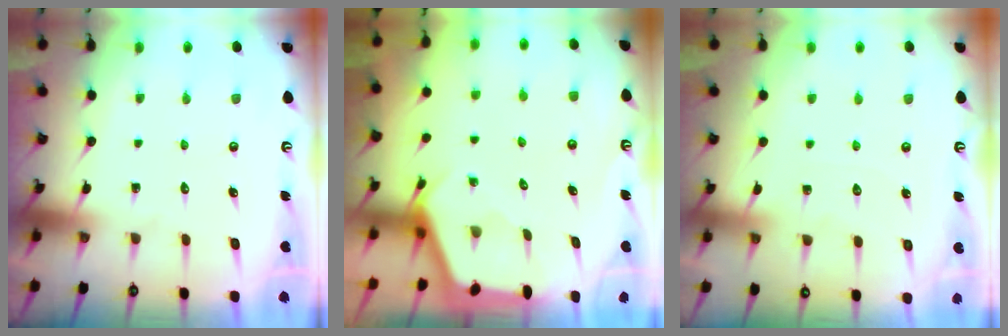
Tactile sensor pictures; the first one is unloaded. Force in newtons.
{"total": 2.5, "press": 2.5, "slide": 0.3}
{"total": 2.5, "press": 2.5, "slide": 0.4}